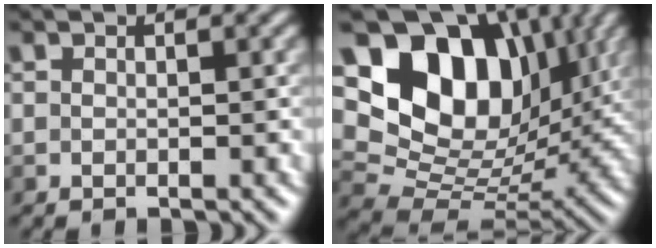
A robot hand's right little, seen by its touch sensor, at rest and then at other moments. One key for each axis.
{"total": 14.6, "fx": 6.2, "fy": 9.8, "fz": 8.9, "tx": -0.171, "ty": 0.040, "tz": 0.118}